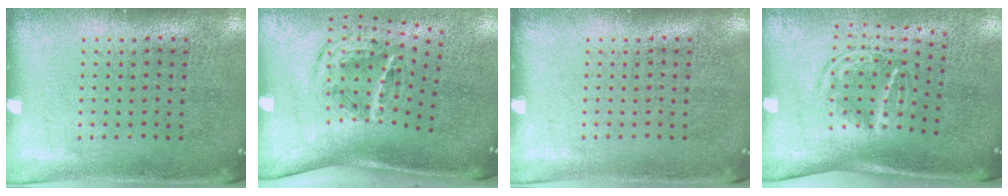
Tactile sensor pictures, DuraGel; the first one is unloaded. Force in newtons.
{"total": 2.0, "press": 1.3, "slide": 1.5}
{"total": 0.0}
{"total": 1.8, "press": 1.2, "slide": 1.3}